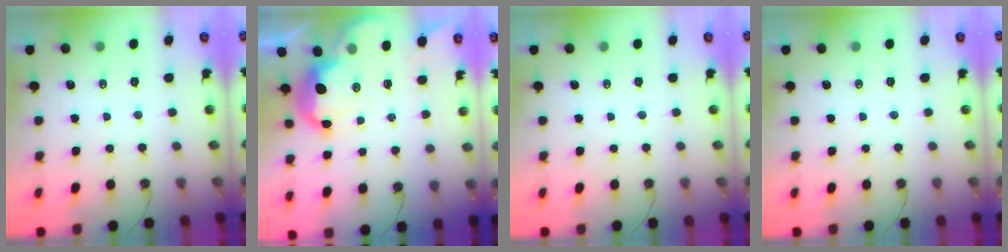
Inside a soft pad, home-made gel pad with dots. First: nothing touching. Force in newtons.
{"total": 8.7, "press": 8.7, "slide": 0.9}
{"total": 0.0}
{"total": 0.0}